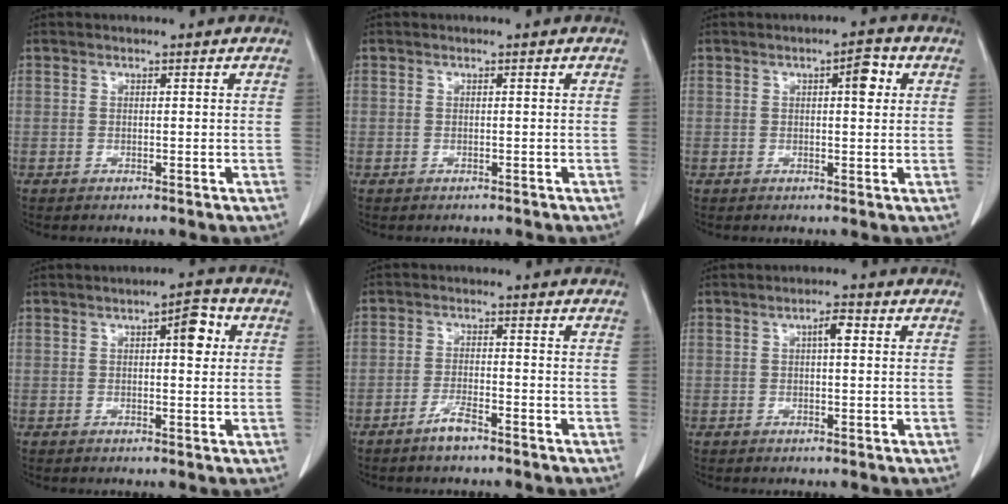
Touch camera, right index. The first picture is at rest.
{"total": 0.9, "force": [-0.7, 0.6, -0.1], "torque": [-0.004, 0.004, -0.009]}
{"total": 3.5, "force": [1.0, 1.0, 3.2], "torque": [-0.046, 0.007, 0.012]}
{"total": 4.5, "force": [1.3, 1.4, 4.1], "torque": [-0.056, 0.010, 0.014]}
{"total": 3.3, "force": [-2.5, 0.5, 2.1], "torque": [-0.041, -0.001, -0.048]}
{"total": 2.5, "force": [0.6, 0.6, 2.3], "torque": [-0.040, 0.005, 0.009]}